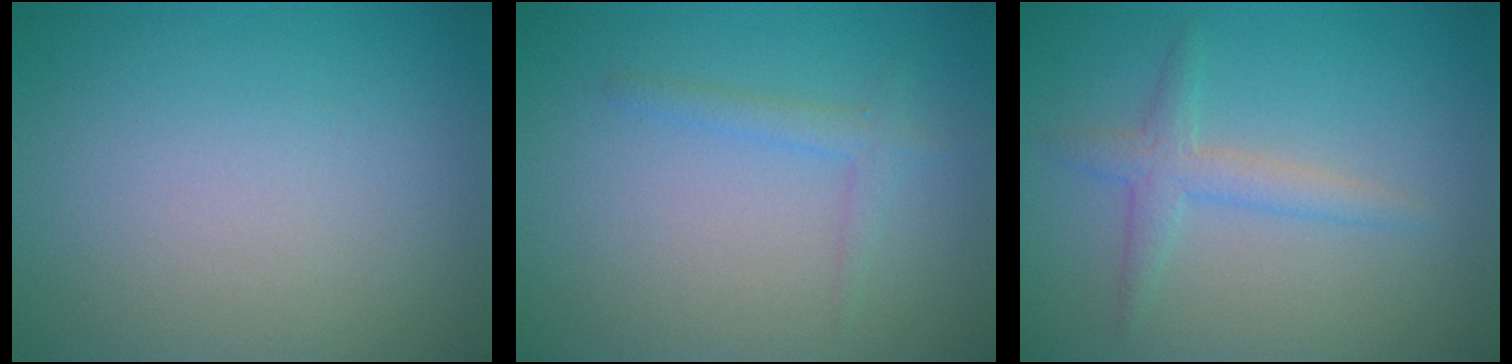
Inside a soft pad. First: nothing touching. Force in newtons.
{"total": 1.5, "press": 1.5, "slide": 0.1}
{"total": 2.3, "press": 2.3, "slide": 0.1}